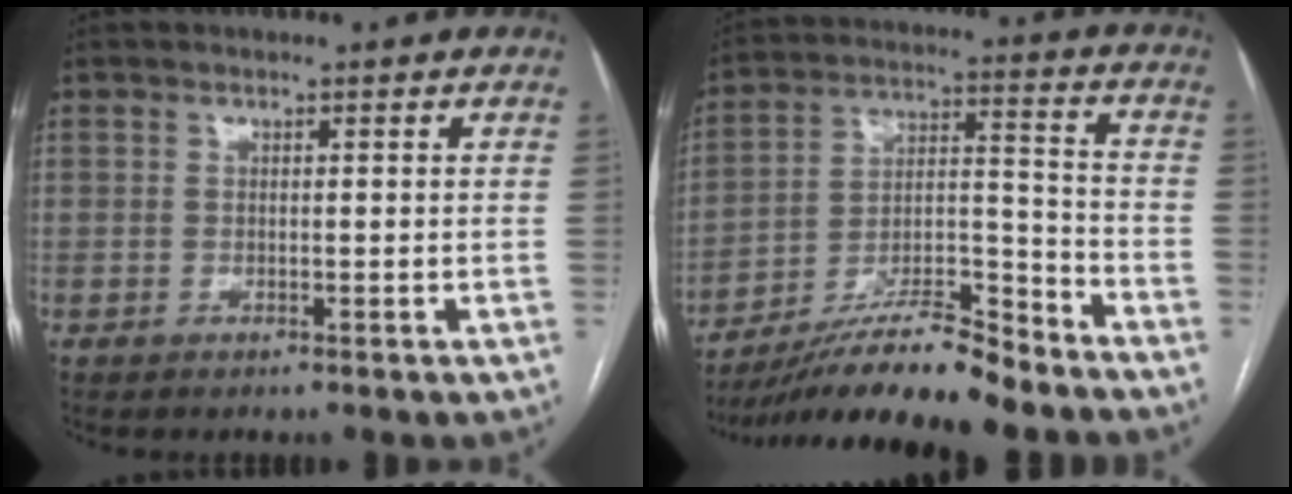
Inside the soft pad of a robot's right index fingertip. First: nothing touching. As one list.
[{"total": 16.7, "force": [-14.1, 1.6, 8.9], "torque": [-0.160, 0.002, -0.246]}]